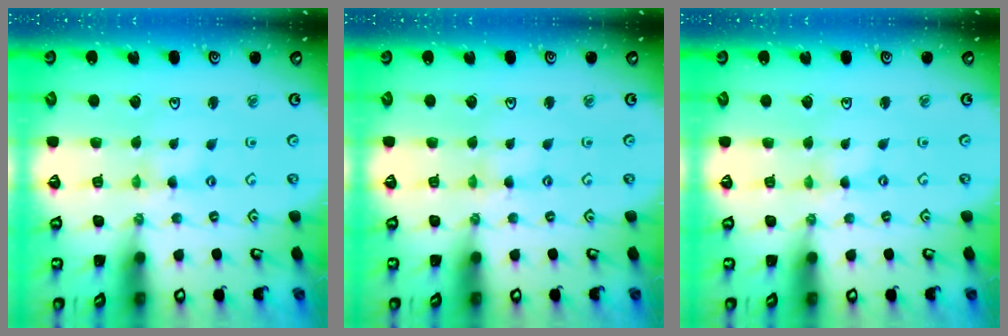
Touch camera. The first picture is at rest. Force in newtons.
{"total": 1.7, "press": 1.7, "slide": 0.4}
{"total": 0.0}